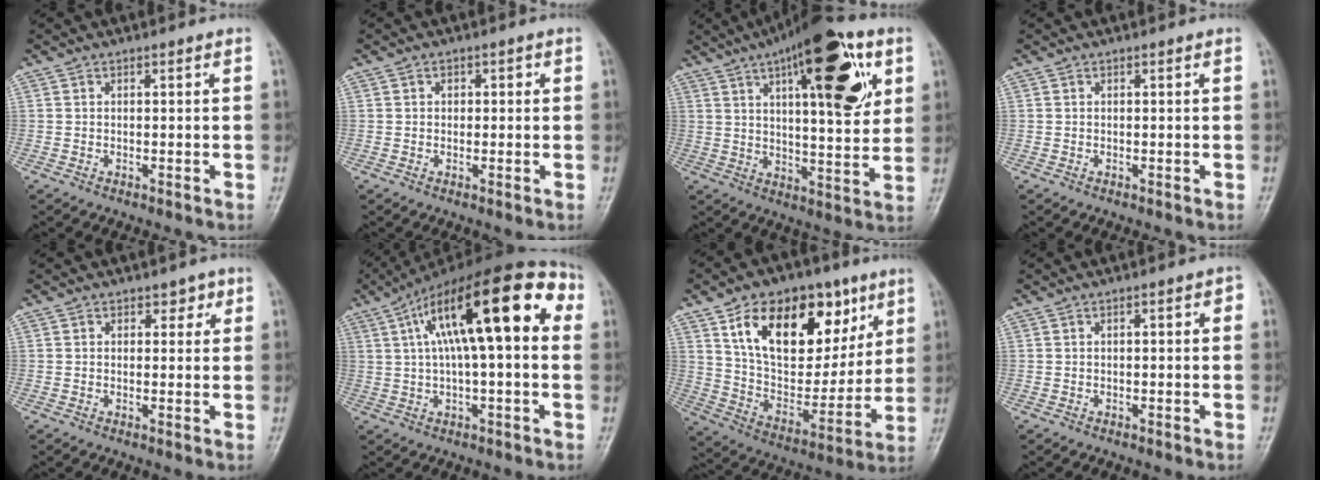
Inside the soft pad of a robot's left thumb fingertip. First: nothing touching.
{"total": 1.6, "force": [0.2, 1.4, 0.7], "torque": [0.003, 0.004, 0.000]}
{"total": 22.1, "force": [9.4, 7.6, 18.6], "torque": [-0.246, -0.015, 0.136]}
{"total": 0.0}
{"total": 2.2, "force": [1.1, 1.6, 1.1], "torque": [0.011, -0.001, 0.008]}
{"total": 22.1, "force": [5.1, 7.4, 20.2], "torque": [-0.315, 0.046, 0.070]}
{"total": 23.9, "force": [11.0, 14.0, 16.0], "torque": [-0.206, -0.028, 0.189]}
{"total": 1.7, "force": [0.1, 0.7, 1.5], "torque": [-0.014, 0.008, -0.003]}